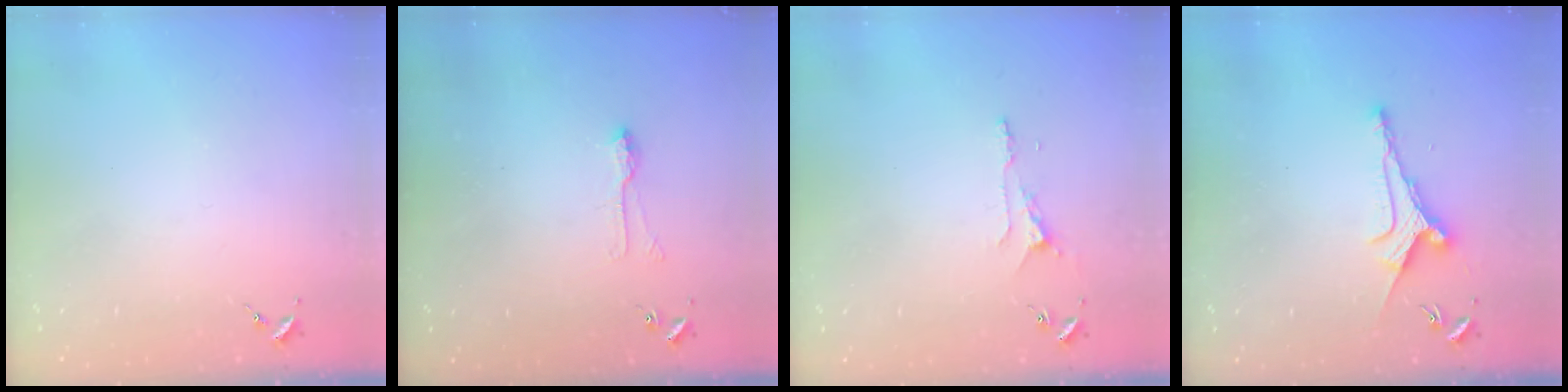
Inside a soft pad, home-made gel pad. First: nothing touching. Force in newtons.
{"total": 5.3, "press": 5.2, "slide": 0.6}
{"total": 5.3, "press": 5.2, "slide": 0.5}
{"total": 7.5, "press": 7.4, "slide": 1.0}